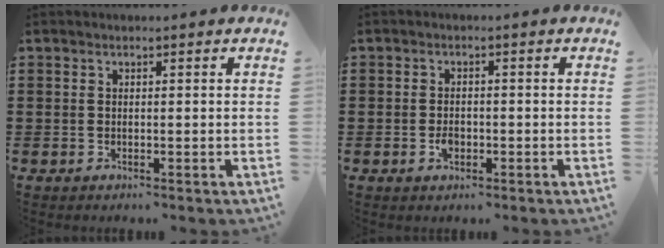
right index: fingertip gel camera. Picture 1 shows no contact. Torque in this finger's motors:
{"motor_torque": [0.51, -0.28, 0.04, 0.01]}